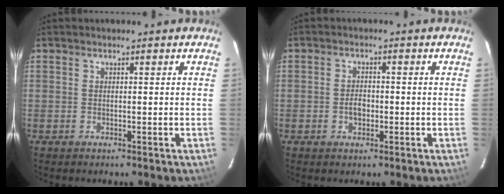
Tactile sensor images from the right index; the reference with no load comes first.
{"total": 2.6, "force": [-0.7, 1.7, 1.8], "torque": [-0.035, 0.002, -0.011]}